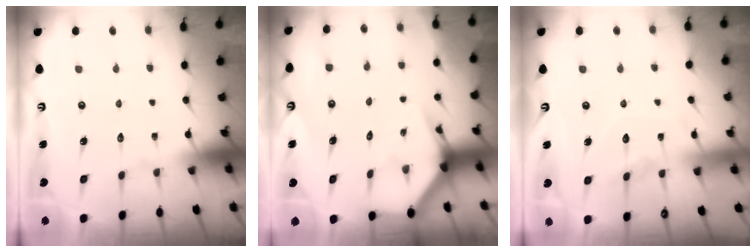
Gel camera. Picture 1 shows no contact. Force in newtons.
{"total": 3.9, "press": 3.9, "slide": 0.2}
{"total": 7.3, "press": 7.2, "slide": 0.7}